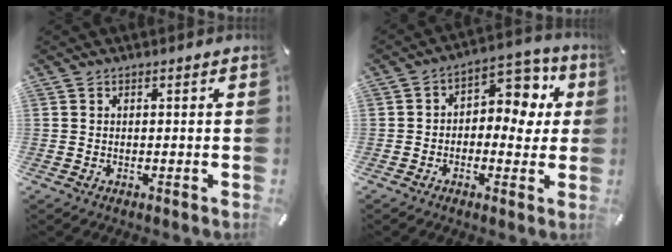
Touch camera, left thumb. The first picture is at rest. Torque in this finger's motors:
{"motor_torque": [0.33, -0.13, -0.13, 0.16, -0.03]}